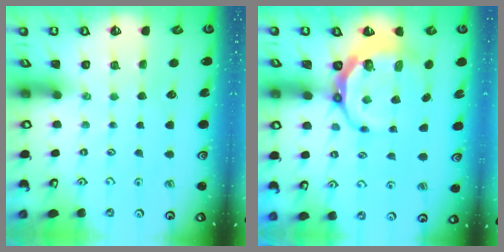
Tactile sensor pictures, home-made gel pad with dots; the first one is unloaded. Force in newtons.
{"total": 9.1, "press": 8.1, "slide": 4.1}